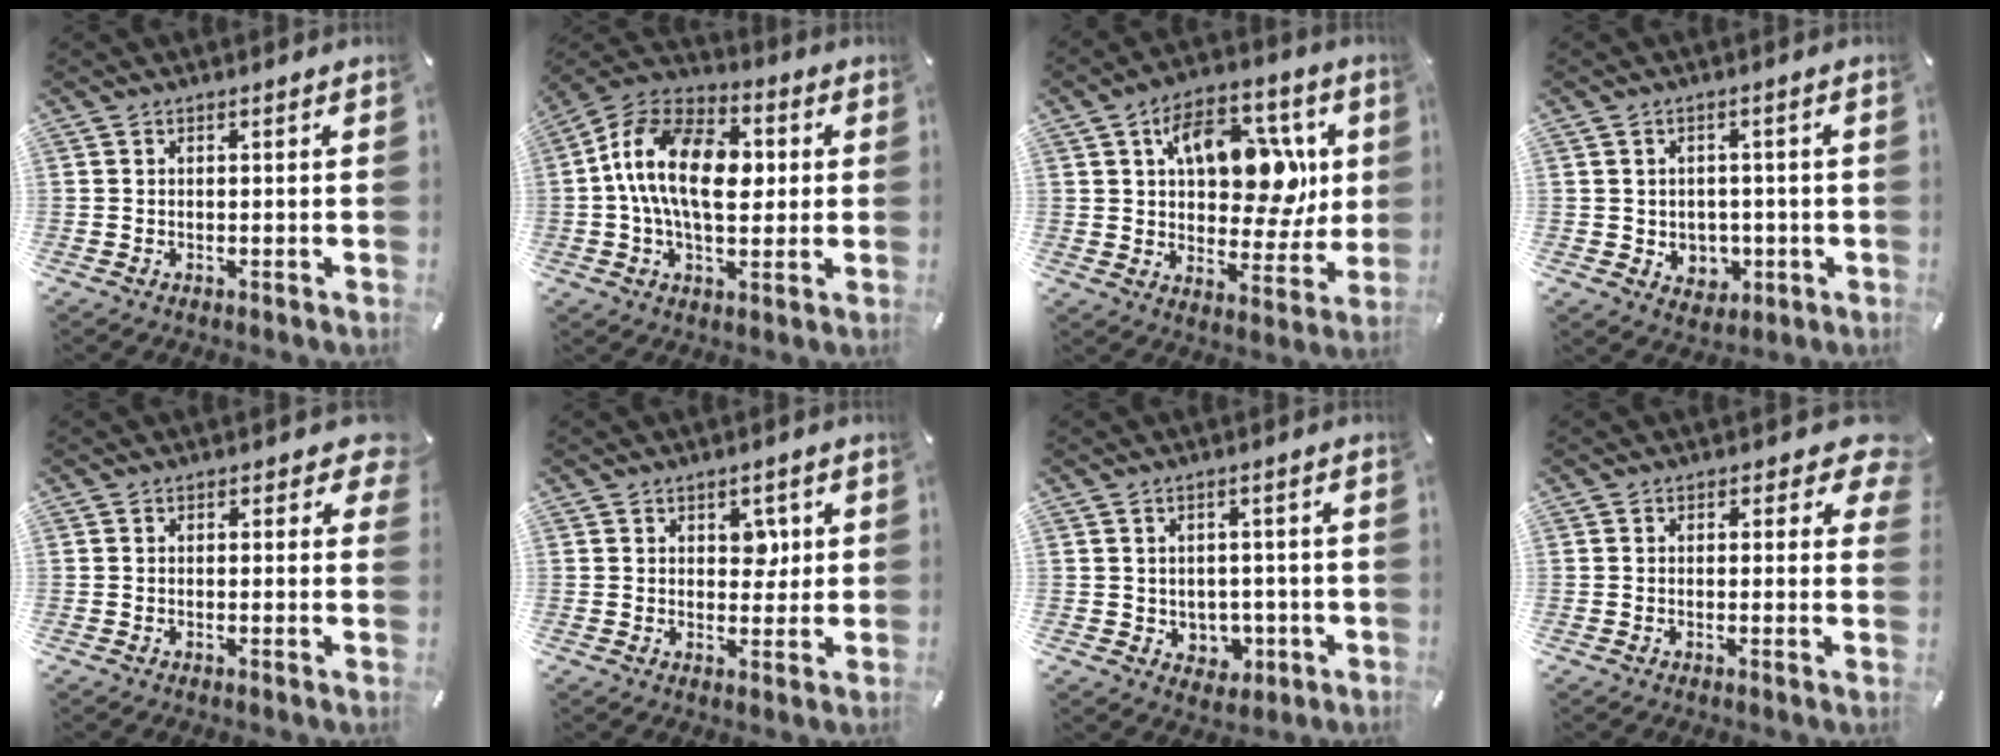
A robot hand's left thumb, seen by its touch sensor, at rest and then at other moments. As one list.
[{"total": 17.2, "force": [0.7, 10.8, 13.4], "torque": [-0.278, 0.011, 0.010]}, {"total": 17.9, "force": [5.1, 11.1, 13.0], "torque": [-0.177, -0.013, 0.091]}, {"total": 4.8, "force": [-0.3, 4.5, 1.7], "torque": [-0.013, 0.001, -0.007]}, {"total": 2.9, "force": [1.1, 1.8, 2.0], "torque": [-0.011, -0.004, 0.012]}, {"total": 4.7, "force": [1.6, 3.4, 2.8], "torque": [-0.022, -0.009, 0.019]}, {"total": 4.5, "force": [0.4, 4.3, 1.2], "torque": [-0.007, -0.002, 0.006]}, {"total": 5.2, "force": [2.2, 2.9, 3.7], "torque": [-0.037, -0.010, 0.031]}]